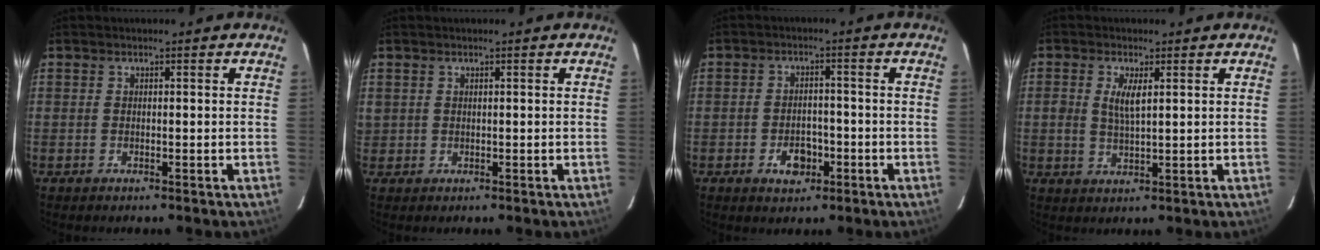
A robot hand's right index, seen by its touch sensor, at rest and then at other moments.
{"total": 1.0, "force": [0.3, 1.0, 0.1], "torque": [0.004, 0.004, 0.004]}
{"total": 5.0, "force": [-2.3, 3.4, 2.8], "torque": [-0.057, 0.004, -0.030]}
{"total": 3.9, "force": [1.1, 1.4, 3.5], "torque": [-0.070, 0.000, 0.021]}